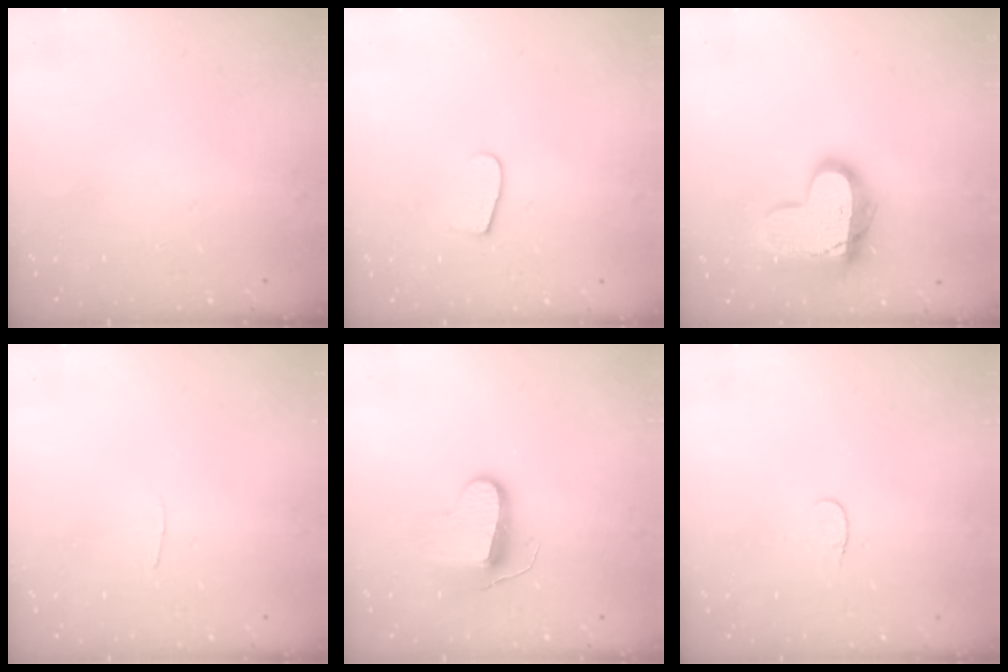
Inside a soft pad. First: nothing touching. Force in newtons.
{"total": 5.5, "press": 5.5, "slide": 0.5}
{"total": 17.3, "press": 17.2, "slide": 1.4}
{"total": 2.0, "press": 2.0, "slide": 0.2}
{"total": 10.2, "press": 10.2, "slide": 0.3}
{"total": 3.3, "press": 3.3, "slide": 0.4}